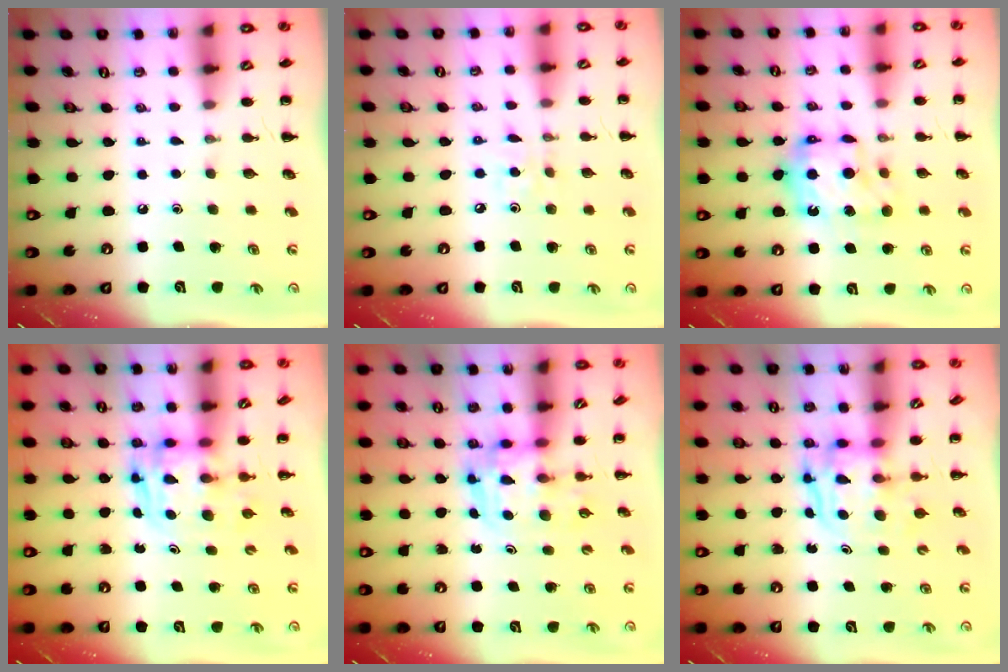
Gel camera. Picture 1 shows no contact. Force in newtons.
{"total": 2.1, "press": 2.0, "slide": 0.6}
{"total": 11.1, "press": 11.0, "slide": 1.2}
{"total": 2.7, "press": 2.7, "slide": 0.2}
{"total": 3.4, "press": 3.4, "slide": 0.6}
{"total": 3.8, "press": 3.8, "slide": 0.4}